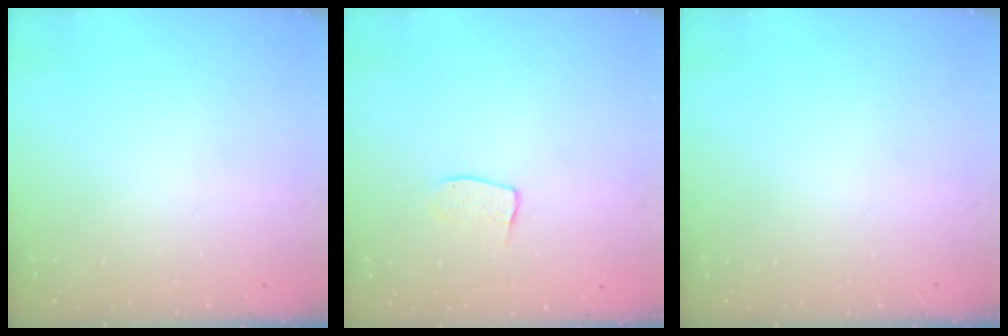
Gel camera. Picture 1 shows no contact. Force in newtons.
{"total": 5.9, "press": 5.9, "slide": 0.3}
{"total": 0.0}